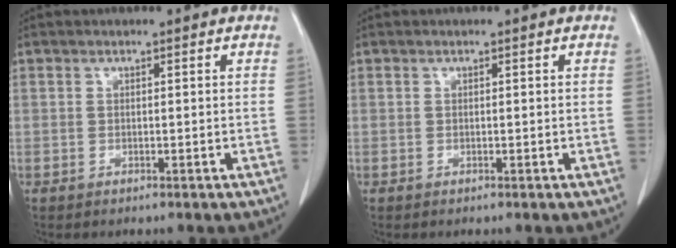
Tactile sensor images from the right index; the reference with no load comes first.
{"total": 0.0}